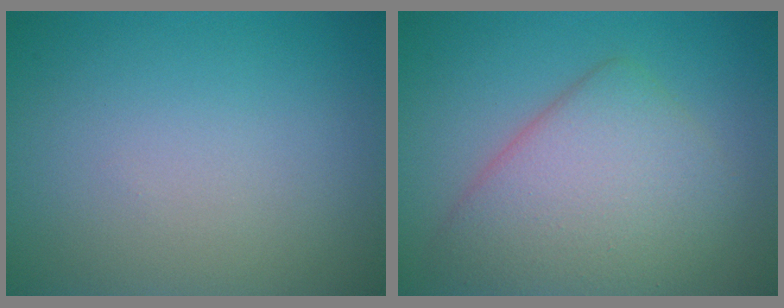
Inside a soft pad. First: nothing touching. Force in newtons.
{"total": 6.3, "press": 6.3, "slide": 0.2}